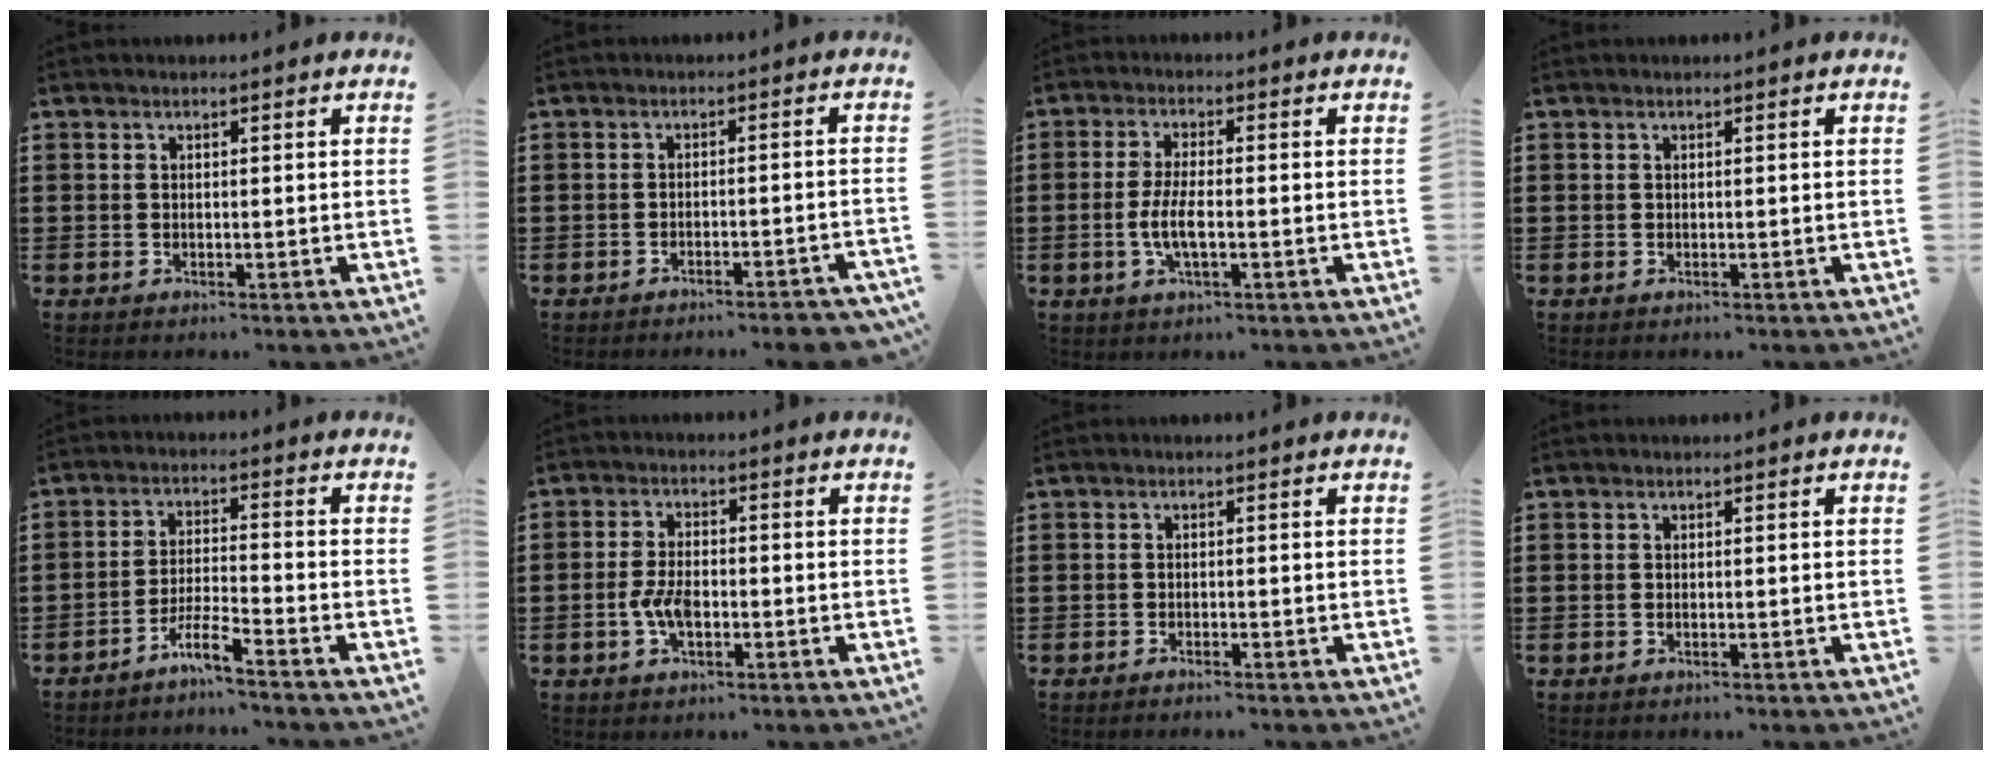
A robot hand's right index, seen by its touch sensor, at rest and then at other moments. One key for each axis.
{"total": 2.7, "fx": -2.4, "fy": -0.2, "fz": 1.0, "tx": -0.017, "ty": -0.002, "tz": -0.049}
{"total": 4.9, "fx": -1.3, "fy": 1.3, "fz": 4.6, "tx": -0.106, "ty": -0.006, "tz": -0.032}
{"total": 0.0}
{"total": 4.7, "fx": -4.0, "fy": -0.2, "fz": 2.3, "tx": -0.058, "ty": -0.005, "tz": -0.083}
{"total": 4.1, "fx": -1.2, "fy": 1.8, "fz": 3.4, "tx": -0.083, "ty": -0.008, "tz": -0.025}
{"total": 0.6, "fx": -0.6, "fy": 0.0, "fz": 0.2, "tx": -0.006, "ty": -0.003, "tz": -0.012}
{"total": 0.0}